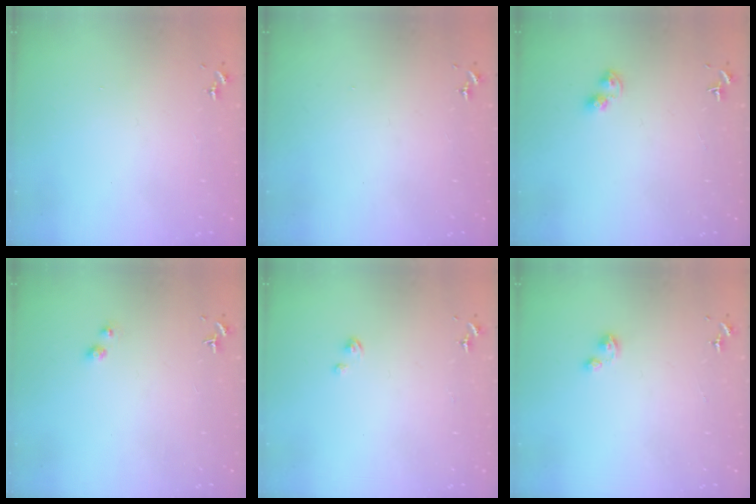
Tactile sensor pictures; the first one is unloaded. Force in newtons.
{"total": 0.0}
{"total": 4.5, "press": 4.5, "slide": 0.5}
{"total": 3.1, "press": 3.0, "slide": 0.5}
{"total": 1.1, "press": 1.1, "slide": 0.1}
{"total": 2.9, "press": 2.9, "slide": 0.3}